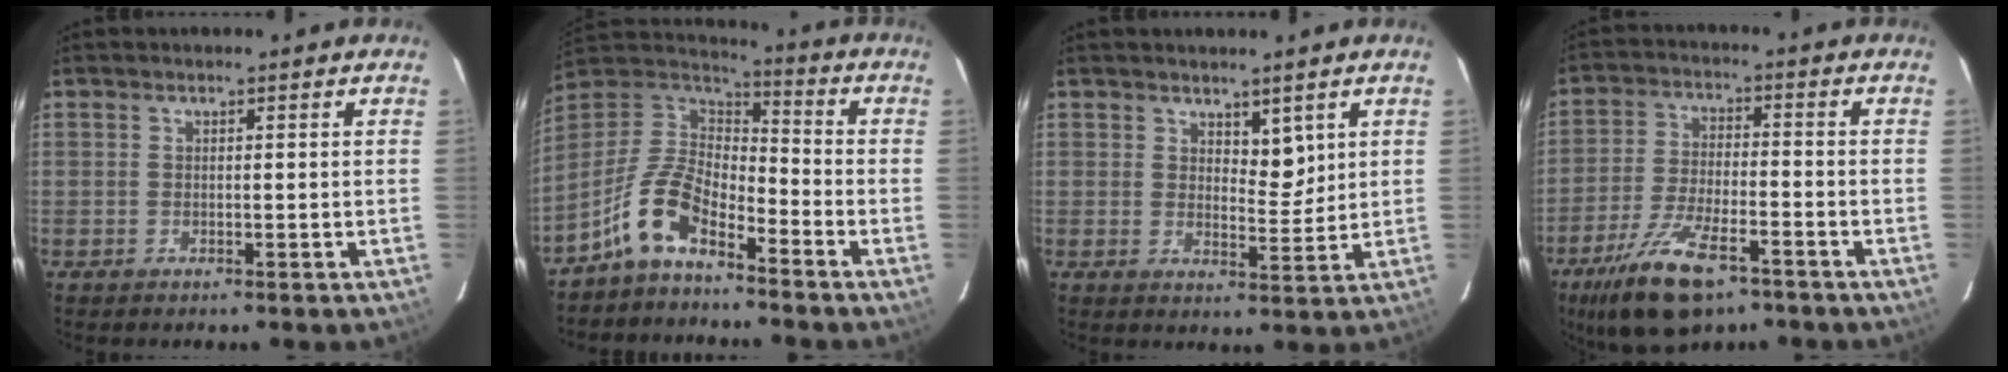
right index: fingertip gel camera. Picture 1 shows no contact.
{"total": 10.1, "force": [-6.8, 4.0, 6.2], "torque": [-0.150, 0.028, -0.138]}
{"total": 3.9, "force": [2.1, 1.8, 2.7], "torque": [-0.042, -0.006, 0.040]}
{"total": 12.8, "force": [-8.2, 3.9, 9.1], "torque": [-0.179, -0.018, -0.143]}